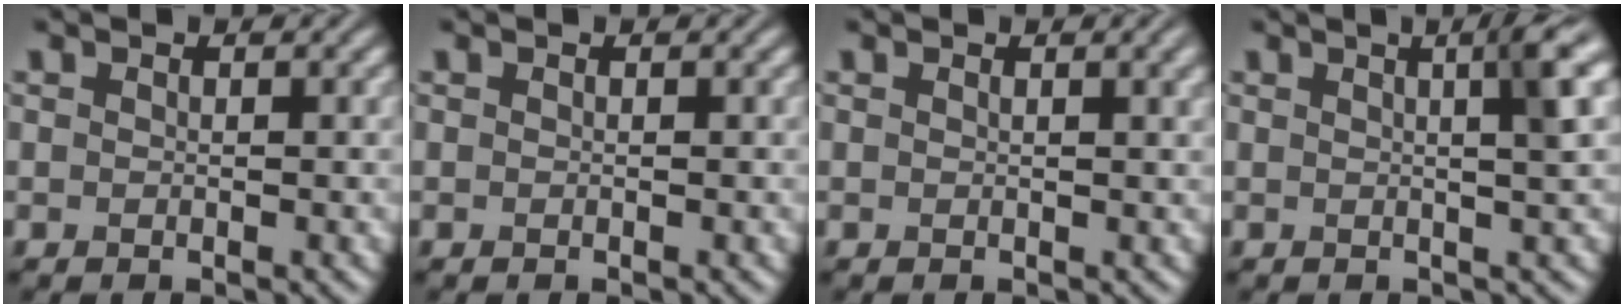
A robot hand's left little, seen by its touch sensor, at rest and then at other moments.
{"total": 0.0}
{"total": 2.4, "force": [1.1, 0.8, 1.9], "torque": [-0.014, 0.002, 0.014]}
{"total": 4.6, "force": [1.4, 0.9, 4.3], "torque": [-0.047, 0.016, 0.016]}